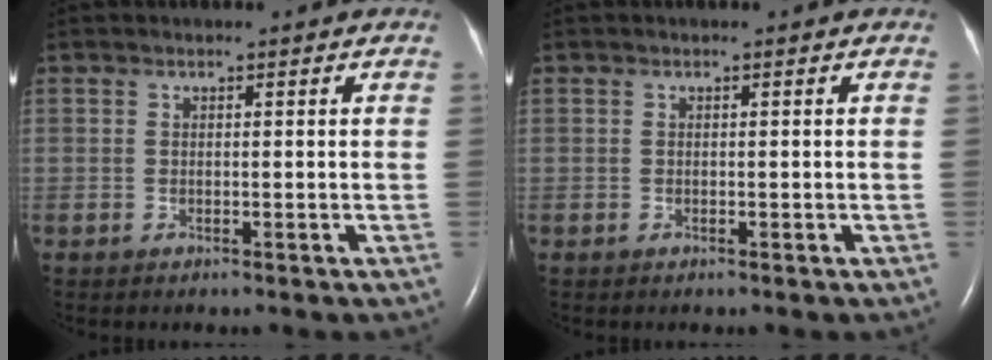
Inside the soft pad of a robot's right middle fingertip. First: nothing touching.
{"total": 0.0}